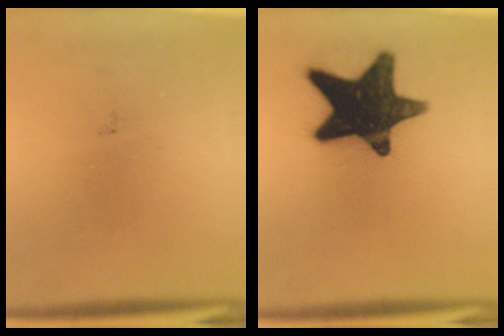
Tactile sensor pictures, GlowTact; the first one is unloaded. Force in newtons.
{"total": 16.6}